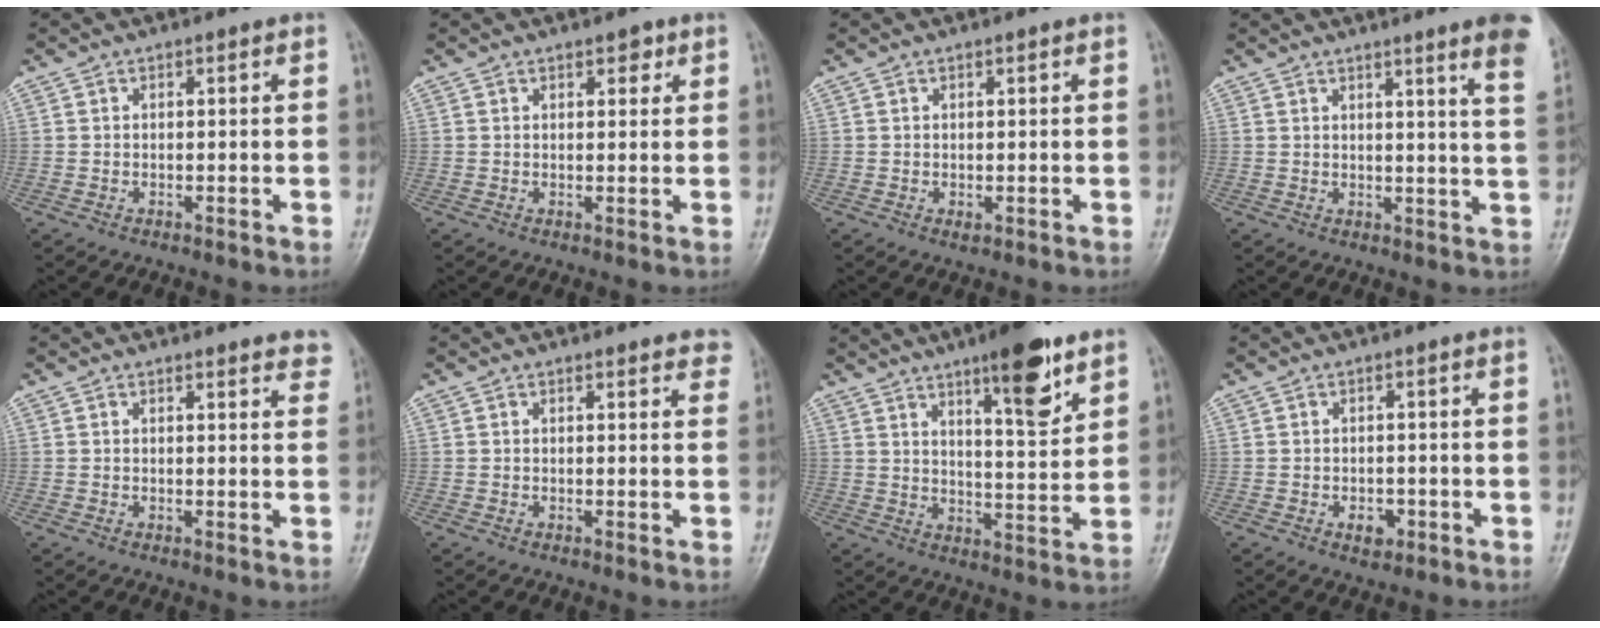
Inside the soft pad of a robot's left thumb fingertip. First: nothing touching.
{"total": 2.1, "force": [1.3, 1.1, 1.3], "torque": [-0.003, -0.005, 0.016]}
{"total": 0.9, "force": [0.1, 0.4, 0.8], "torque": [-0.011, -0.003, 0.006]}
{"total": 9.9, "force": [6.4, -0.1, 7.5], "torque": [-0.085, -0.027, 0.061]}
{"total": 4.8, "force": [4.4, 1.3, 1.4], "torque": [0.005, -0.020, 0.037]}
{"total": 4.3, "force": [3.8, 1.4, 1.4], "torque": [0.007, -0.014, 0.030]}
{"total": 12.5, "force": [7.8, 3.1, 9.3], "torque": [-0.116, -0.048, 0.116]}
{"total": 2.7, "force": [-0.9, 1.9, 1.7], "torque": [-0.013, 0.003, -0.008]}